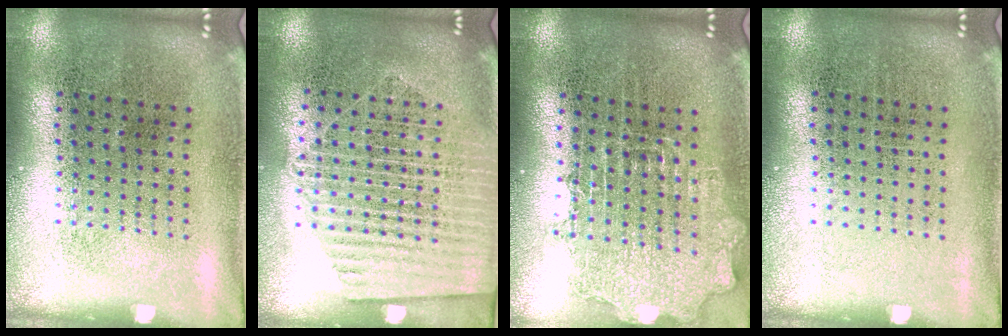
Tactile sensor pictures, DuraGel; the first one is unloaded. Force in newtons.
{"total": 1.5, "press": 1.4, "slide": 0.6}
{"total": 1.6, "press": 1.3, "slide": 0.8}
{"total": 0.0}